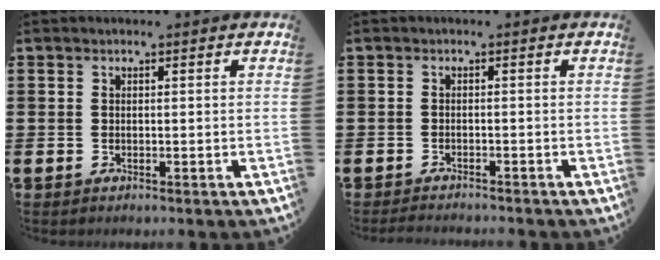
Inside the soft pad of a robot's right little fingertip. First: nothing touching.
{"total": 1.1, "force": [-1.1, -0.1, 0.1], "torque": [-0.003, -0.001, -0.022]}